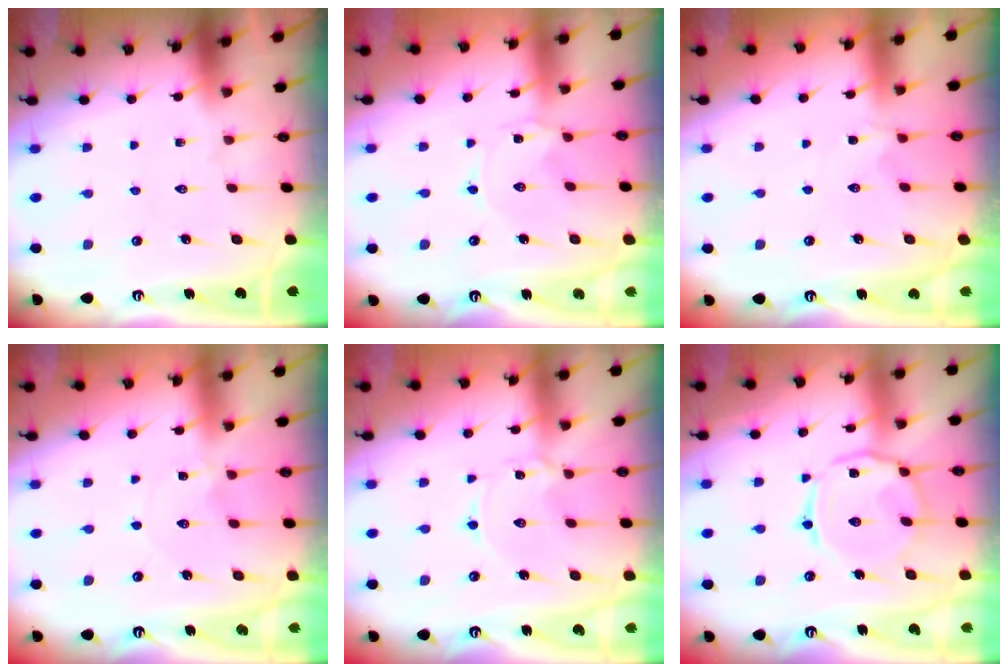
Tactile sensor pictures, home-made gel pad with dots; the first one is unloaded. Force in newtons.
{"total": 0.0}
{"total": 1.5, "press": 1.4, "slide": 0.6}
{"total": 0.0}
{"total": 0.9, "press": 0.9, "slide": 0.1}
{"total": 8.8, "press": 8.8, "slide": 0.7}